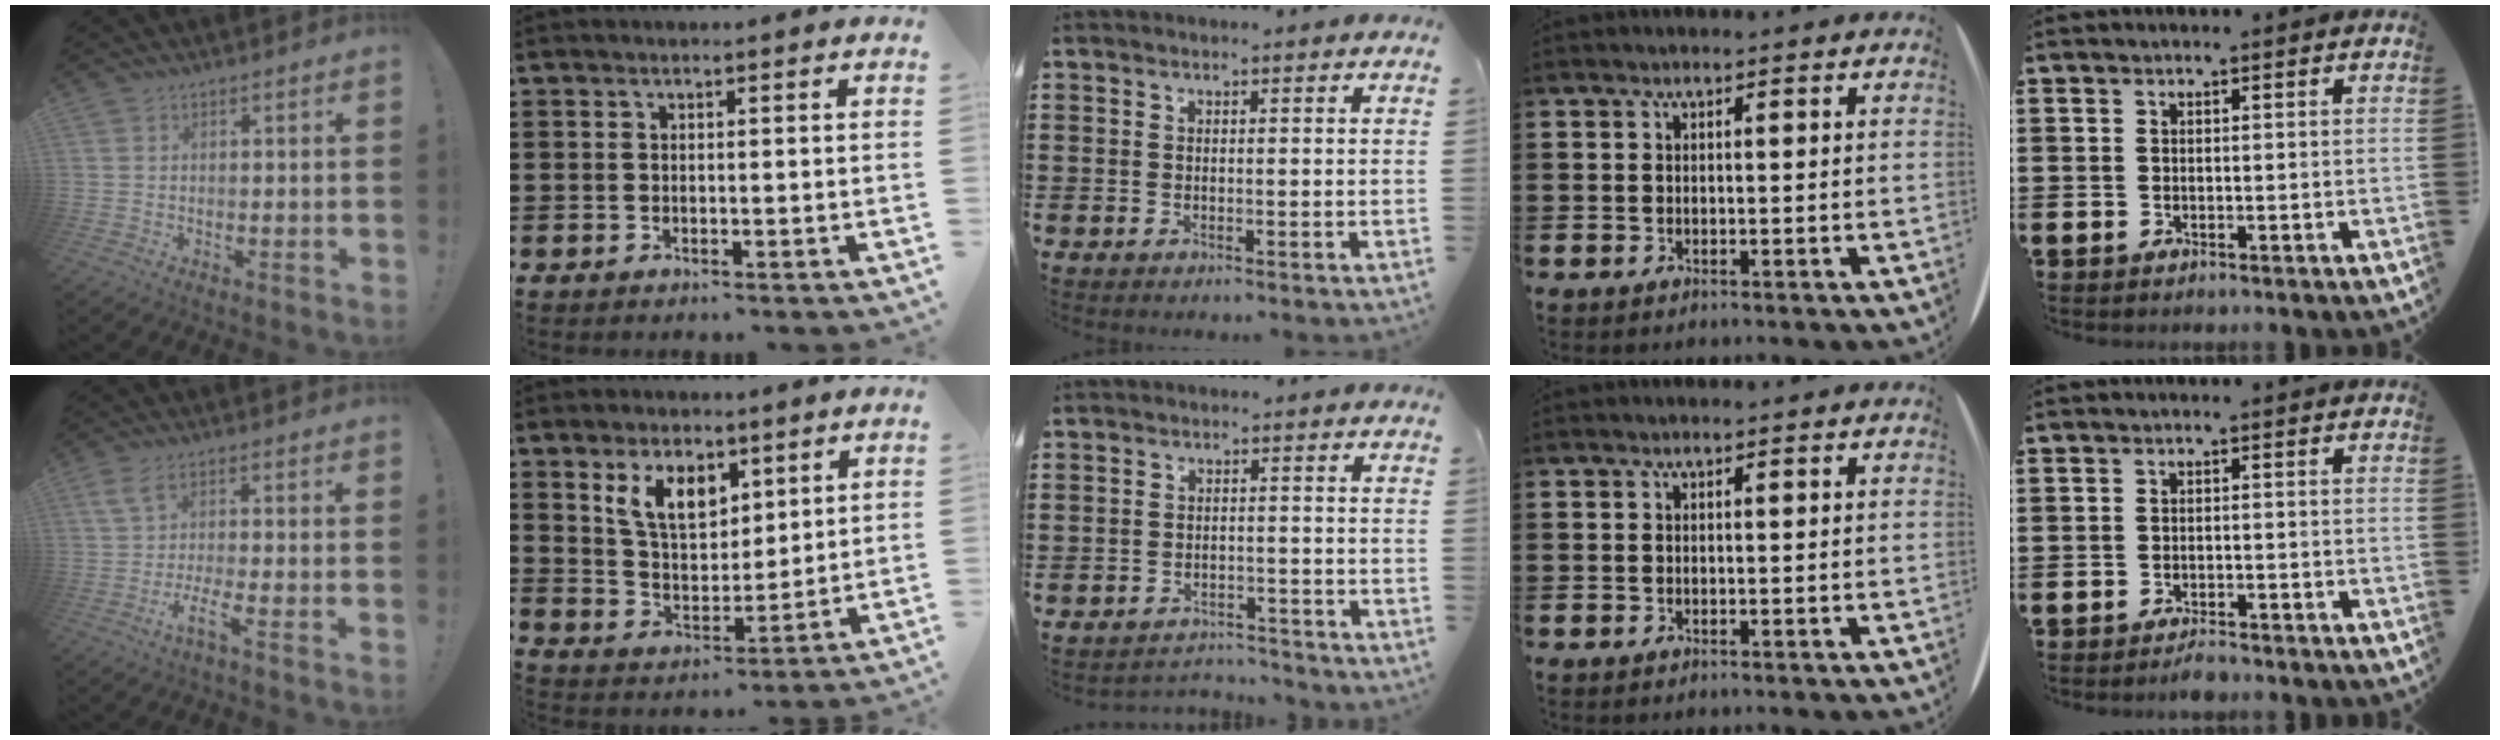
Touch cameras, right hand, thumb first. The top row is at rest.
{"thumb": {"total": 6.6, "force": [-1.0, 0.3, 6.5], "torque": [-0.138, -0.011, -0.022]}, "index": {"total": 8.0, "force": [4.5, 4.4, 4.9], "torque": [-0.116, 0.008, 0.084]}, "middle": {"total": 3.1, "force": [-3.0, 0.5, -0.3], "torque": [-0.003, -0.001, -0.067]}, "little": {"total": 1.4, "force": [-1.4, 0.1, 0.2], "torque": [-0.007, 0.002, -0.028]}}